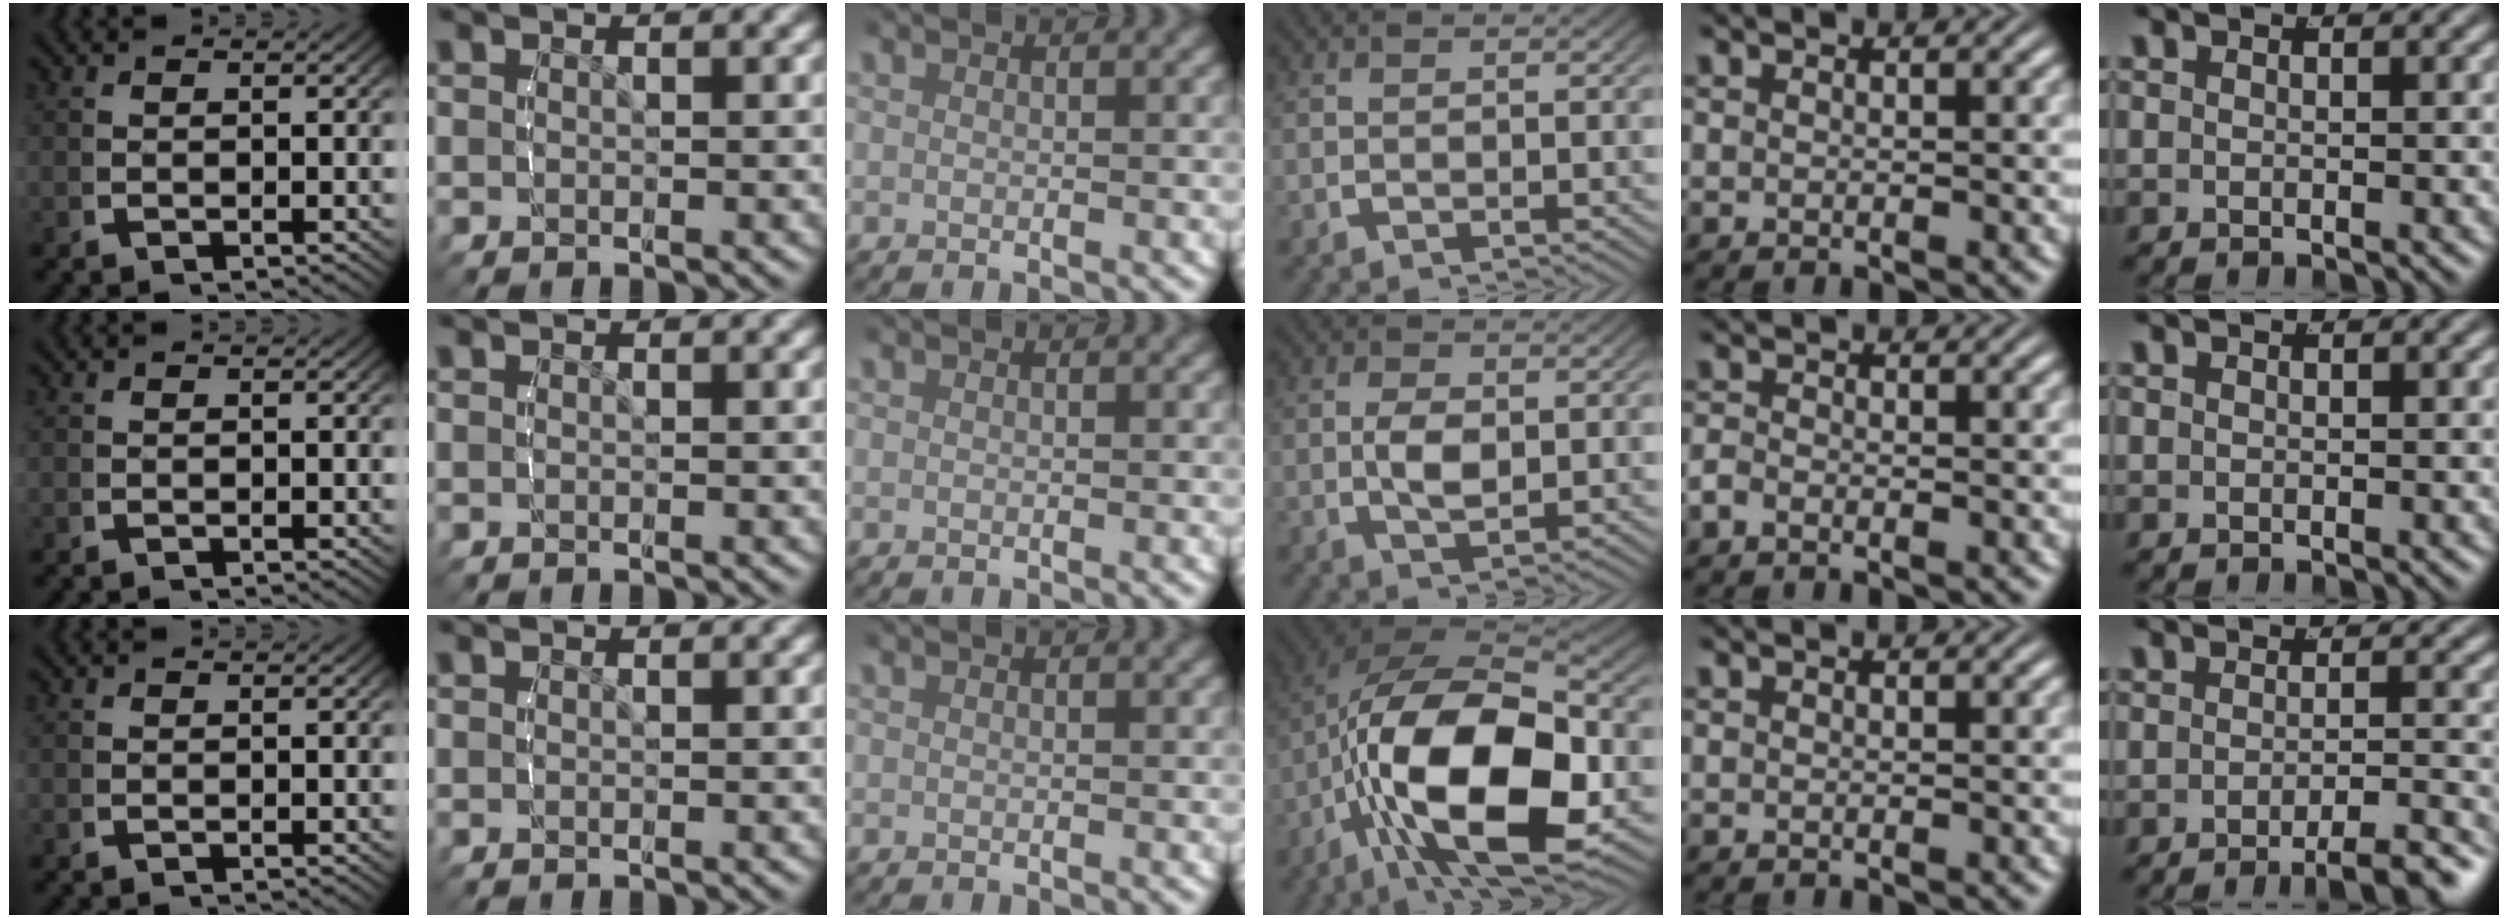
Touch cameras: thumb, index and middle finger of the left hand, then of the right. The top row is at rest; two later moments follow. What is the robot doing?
{"motion": "lift_and_place", "object": "glue stick"}